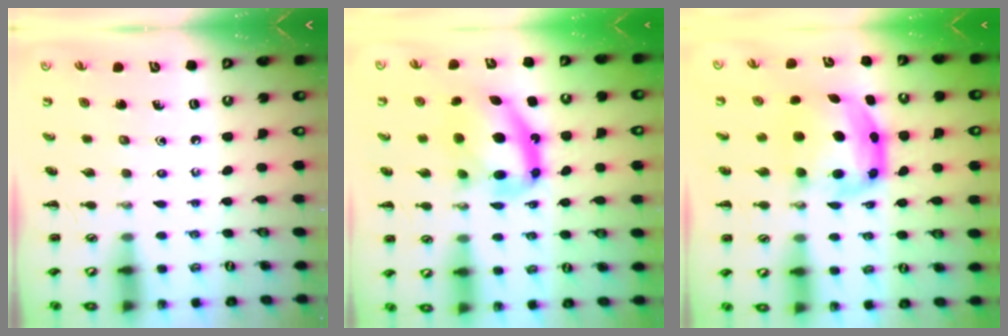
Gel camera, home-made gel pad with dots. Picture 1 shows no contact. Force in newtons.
{"total": 12.5, "press": 12.1, "slide": 3.1}
{"total": 6.0, "press": 5.9, "slide": 0.8}